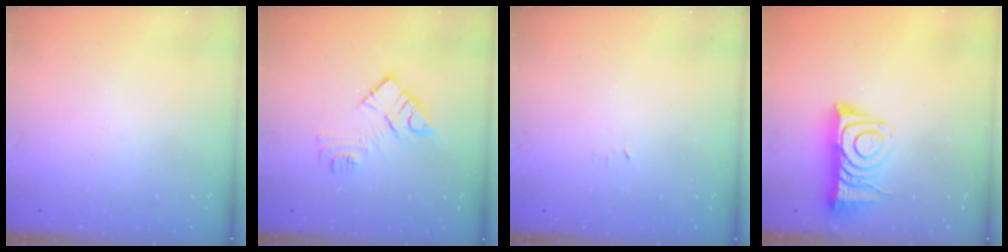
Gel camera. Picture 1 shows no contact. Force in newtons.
{"total": 11.0, "press": 11.0, "slide": 0.6}
{"total": 2.4, "press": 2.4, "slide": 0.4}
{"total": 11.4, "press": 11.3, "slide": 1.0}